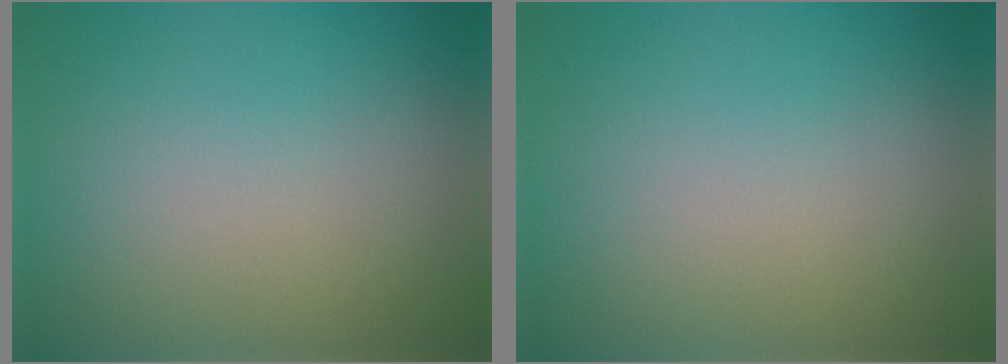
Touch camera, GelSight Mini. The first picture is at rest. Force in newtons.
{"total": 0.0}